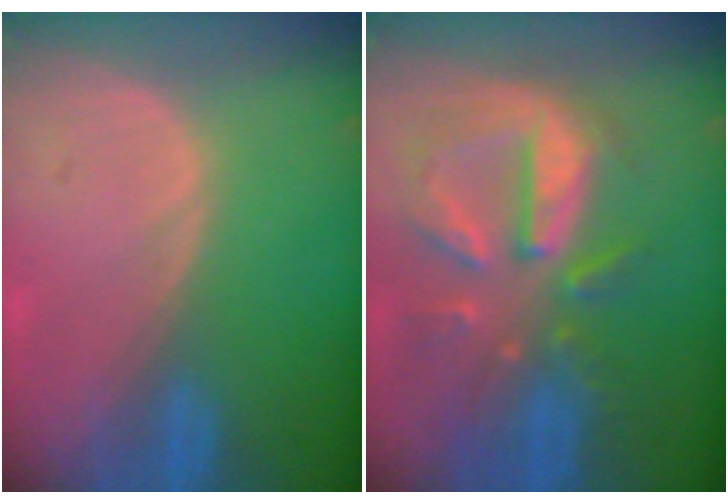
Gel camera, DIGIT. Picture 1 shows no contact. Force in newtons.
{"total": 10.8, "press": 9.5, "slide": 5.1}